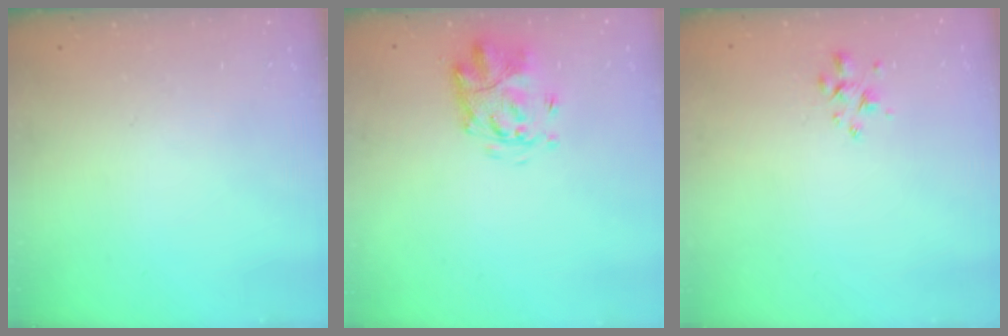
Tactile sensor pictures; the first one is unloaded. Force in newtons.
{"total": 3.5, "press": 3.3, "slide": 1.1}
{"total": 2.6, "press": 2.5, "slide": 0.7}